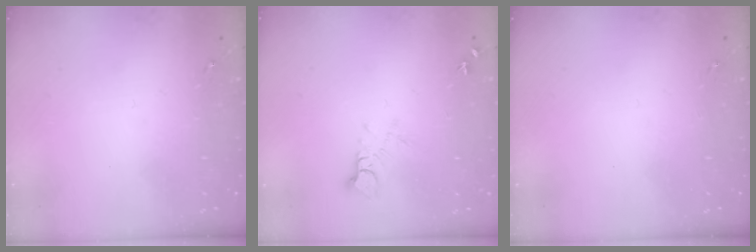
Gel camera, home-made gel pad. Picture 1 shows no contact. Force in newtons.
{"total": 5.9, "press": 5.9, "slide": 0.6}
{"total": 0.0}